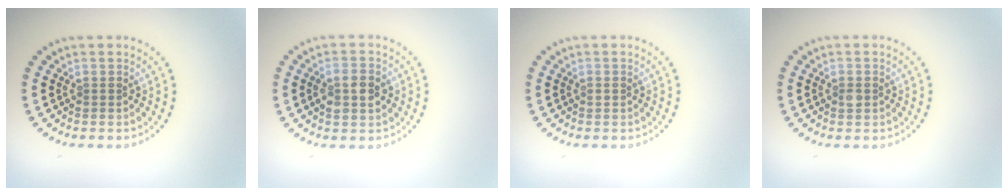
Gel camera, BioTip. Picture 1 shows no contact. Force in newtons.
{"total": 2.7, "press": 2.7, "slide": 0.3}
{"total": 0.6, "press": 0.6, "slide": 0.1}
{"total": 0.9, "press": 0.9, "slide": 0.2}